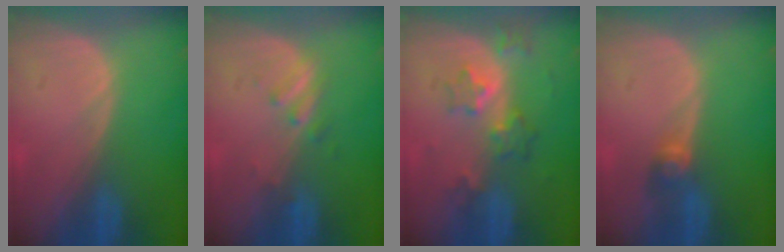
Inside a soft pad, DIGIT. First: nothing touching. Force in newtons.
{"total": 2.3, "press": 2.3, "slide": 0.3}
{"total": 6.2, "press": 5.4, "slide": 3.0}
{"total": 2.6, "press": 2.5, "slide": 0.6}